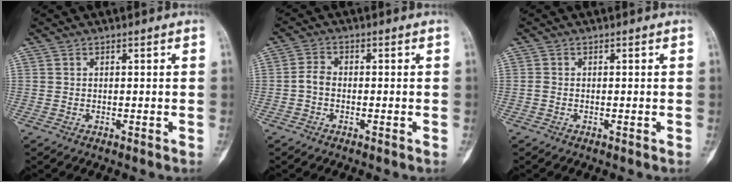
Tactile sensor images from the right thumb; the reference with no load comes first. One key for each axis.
{"total": 2.6, "fx": -0.7, "fy": 1.8, "fz": 1.8, "tx": -0.032, "ty": 0.009, "tz": -0.023}
{"total": 0.5, "fx": -0.2, "fy": 0.3, "fz": 0.4, "tx": -0.012, "ty": -0.001, "tz": -0.007}